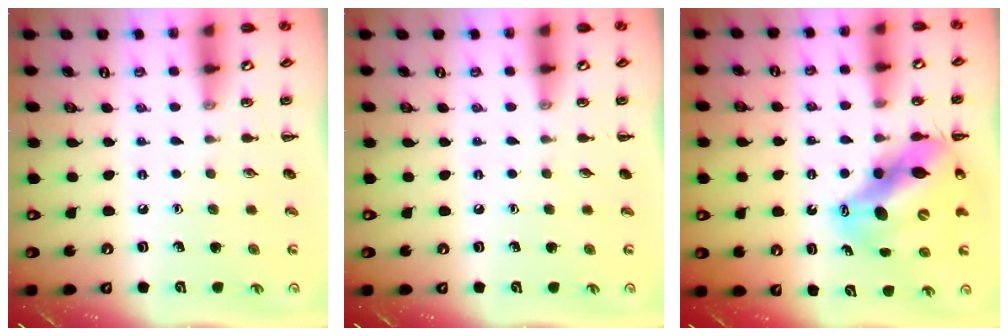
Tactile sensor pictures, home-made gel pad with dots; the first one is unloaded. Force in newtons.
{"total": 0.0}
{"total": 14.1, "press": 13.6, "slide": 3.8}